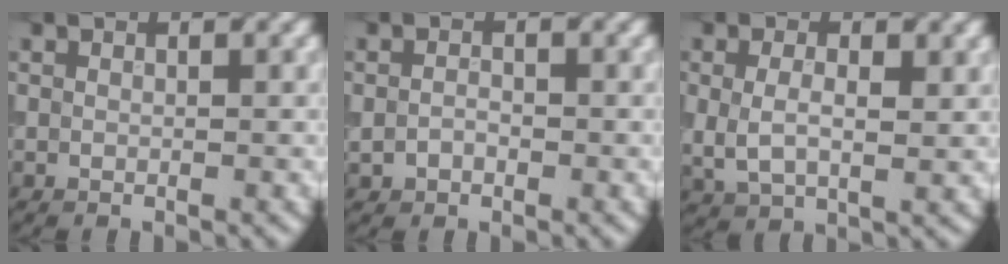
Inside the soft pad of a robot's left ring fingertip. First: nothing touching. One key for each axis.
{"total": 1.4, "fx": -0.3, "fy": 1.0, "fz": 0.9, "tx": -0.018, "ty": -0.003, "tz": -0.006}
{"total": 3.8, "fx": 0.6, "fy": 2.2, "fz": 3.0, "tx": -0.065, "ty": -0.004, "tz": 0.013}